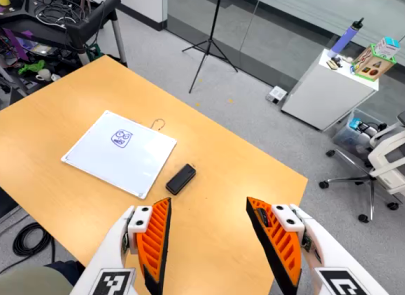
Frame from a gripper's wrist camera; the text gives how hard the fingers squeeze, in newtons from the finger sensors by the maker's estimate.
{"total": 0.0}